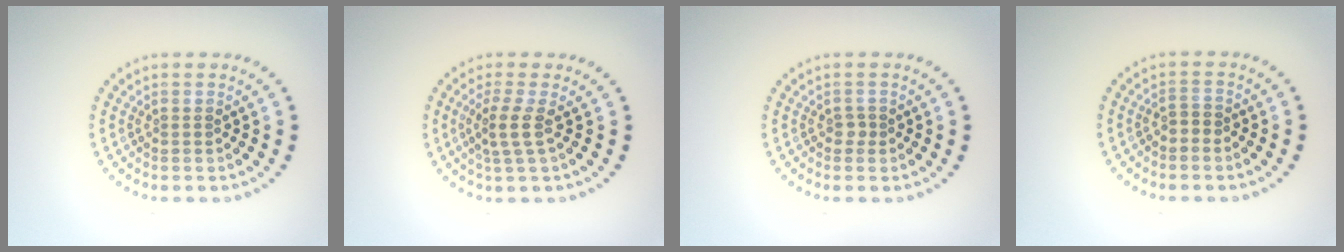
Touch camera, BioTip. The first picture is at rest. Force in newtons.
{"total": 2.2, "press": 1.7, "slide": 1.3}
{"total": 0.7, "press": 0.6, "slide": 0.4}
{"total": 0.9, "press": 0.7, "slide": 0.6}